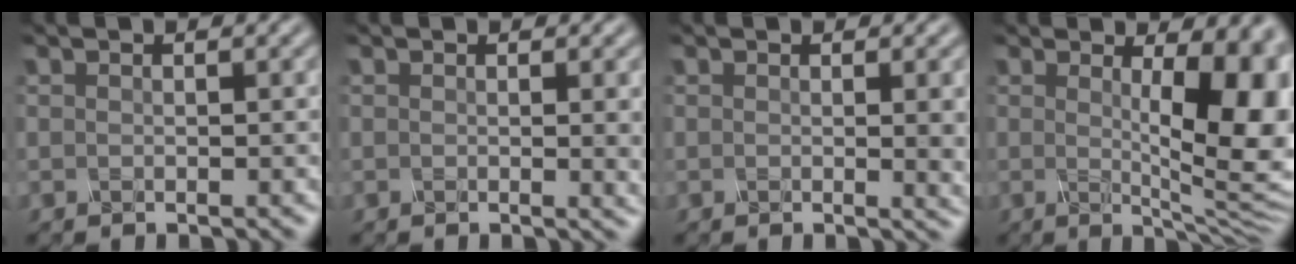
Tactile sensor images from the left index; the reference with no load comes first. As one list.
[{"total": 2.6, "force": [0.1, 0.8, 2.5], "torque": [-0.020, -0.002, -0.001]}, {"total": 3.4, "force": [0.2, 1.0, 3.3], "torque": [-0.030, -0.001, 0.001]}, {"total": 11.3, "force": [0.9, 3.4, 10.7], "torque": [-0.107, -0.004, 0.014]}]